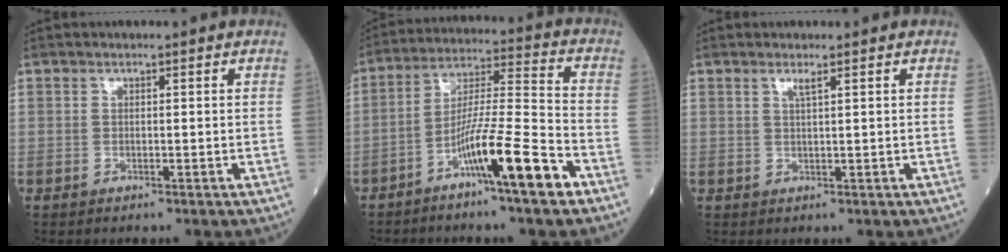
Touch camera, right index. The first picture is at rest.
{"total": 12.2, "force": [-6.7, -0.4, 10.1], "torque": [-0.176, -0.004, -0.124]}
{"total": 1.2, "force": [0.8, -0.2, 0.9], "torque": [-0.021, -0.004, 0.016]}